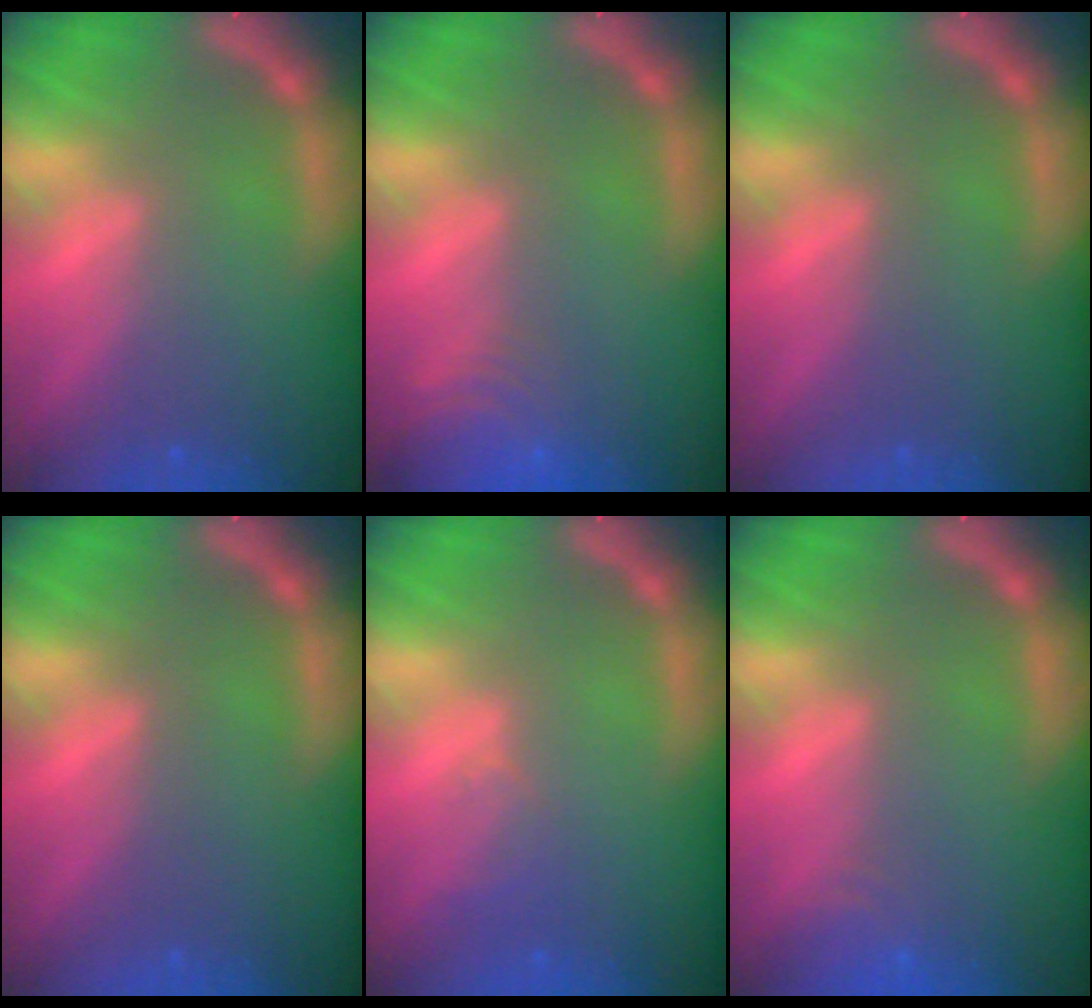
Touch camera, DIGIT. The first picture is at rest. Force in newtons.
{"total": 6.0}
{"total": 0.0}
{"total": 0.0}
{"total": 1.5}
{"total": 2.4}